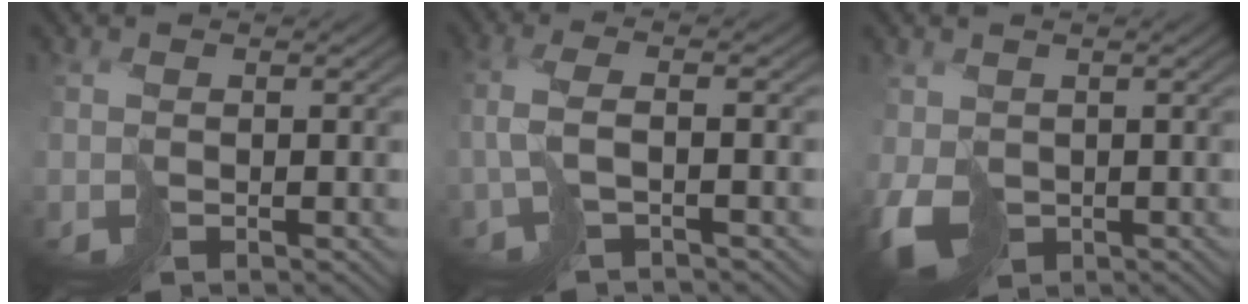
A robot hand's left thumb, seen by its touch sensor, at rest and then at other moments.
{"total": 3.7, "force": [-1.0, 1.2, 3.3], "torque": [-0.067, 0.005, -0.031]}
{"total": 5.1, "force": [-1.5, 4.0, 2.8], "torque": [-0.072, -0.017, -0.023]}